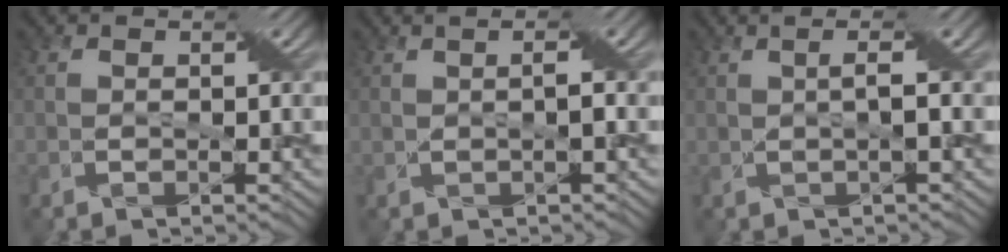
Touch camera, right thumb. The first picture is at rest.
{"total": 1.6, "force": [0.3, -0.1, 1.6], "torque": [-0.020, 0.001, 0.004]}
{"total": 1.9, "force": [0.2, -0.3, 1.8], "torque": [-0.033, 0.005, 0.004]}